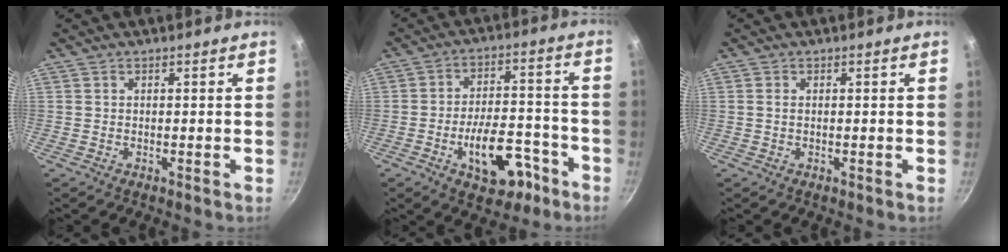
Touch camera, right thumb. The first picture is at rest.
{"total": 13.0, "force": [-6.0, 6.9, 9.2], "torque": [-0.109, 0.051, -0.080]}
{"total": 1.0, "force": [0.1, 0.6, 0.8], "torque": [-0.017, 0.001, 0.001]}